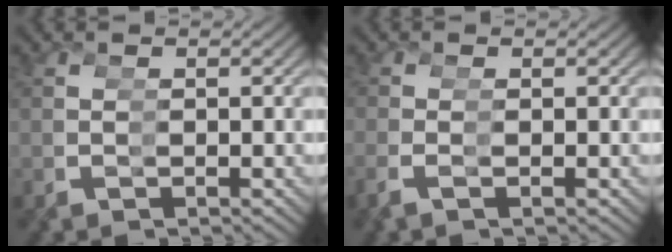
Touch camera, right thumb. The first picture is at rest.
{"total": 1.0, "force": [-0.2, -0.3, 1.0], "torque": [-0.014, 0.008, -0.004]}